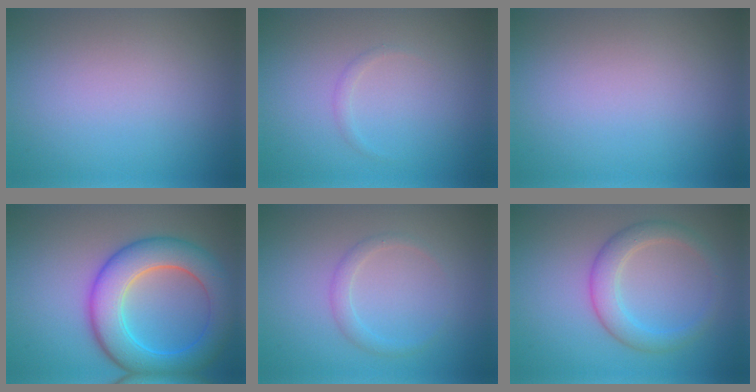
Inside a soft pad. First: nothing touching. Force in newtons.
{"total": 0.6, "press": 0.6, "slide": 0.1}
{"total": 0.0}
{"total": 7.9, "press": 7.9, "slide": 0.3}
{"total": 1.4, "press": 1.4, "slide": 0.2}
{"total": 3.3, "press": 3.3, "slide": 0.1}